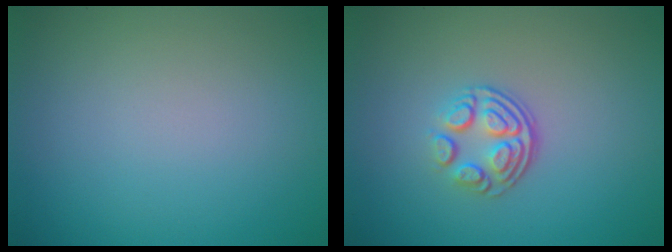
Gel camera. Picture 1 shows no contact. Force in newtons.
{"total": 3.6, "press": 2.5, "slide": 2.6}